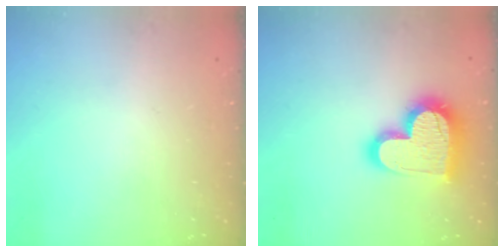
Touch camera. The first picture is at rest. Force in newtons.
{"total": 20.0, "press": 19.9, "slide": 1.4}